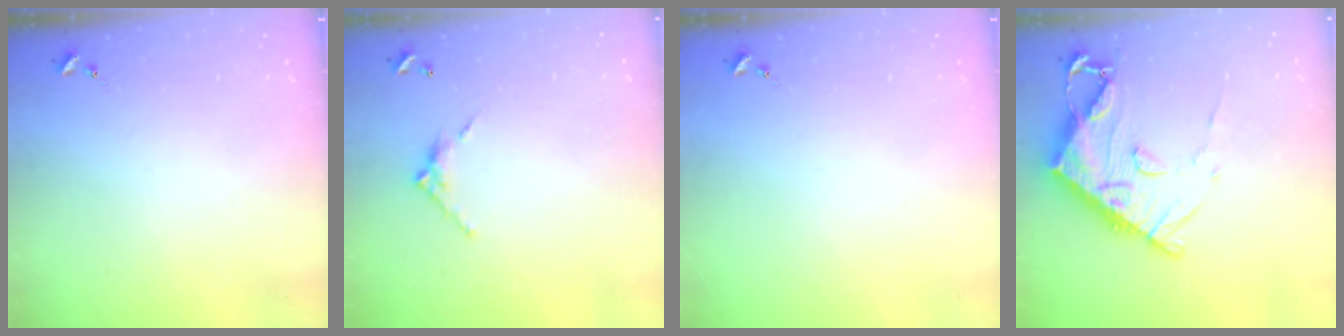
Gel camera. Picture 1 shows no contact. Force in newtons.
{"total": 6.7, "press": 6.7, "slide": 0.4}
{"total": 0.0}
{"total": 15.2, "press": 15.1, "slide": 1.6}